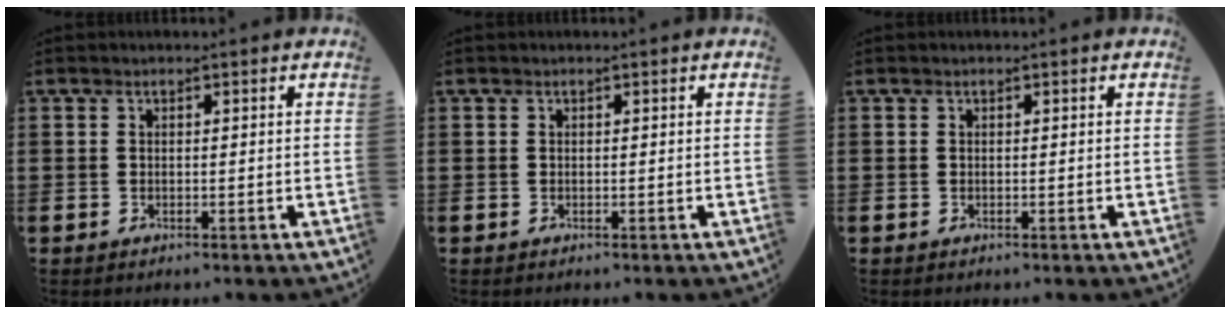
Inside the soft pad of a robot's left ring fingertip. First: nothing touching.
{"total": 0.0}
{"total": 0.0}